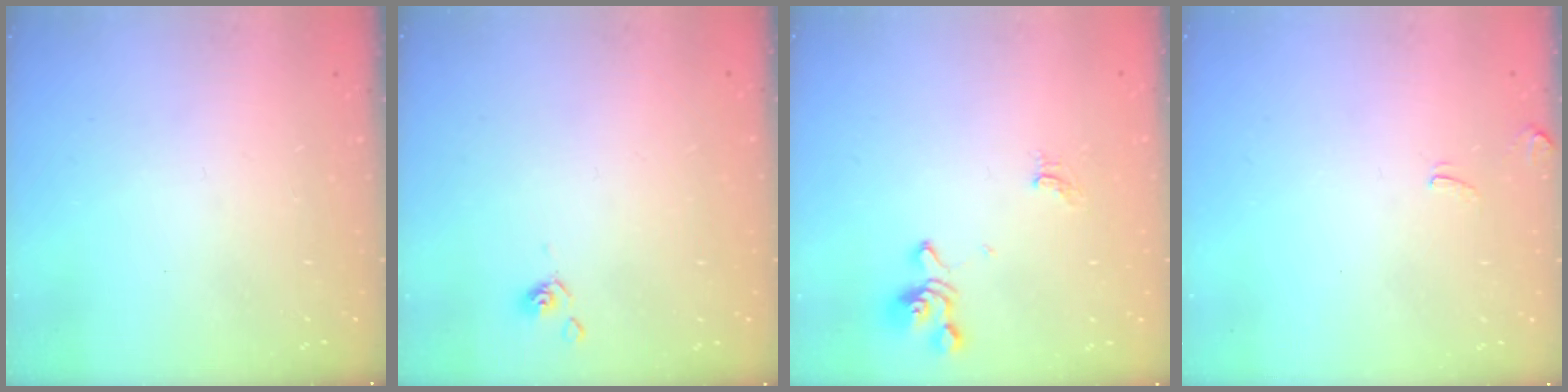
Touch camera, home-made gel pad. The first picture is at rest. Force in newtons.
{"total": 2.4, "press": 2.4, "slide": 0.3}
{"total": 2.6, "press": 2.5, "slide": 0.6}
{"total": 2.0, "press": 2.0, "slide": 0.4}